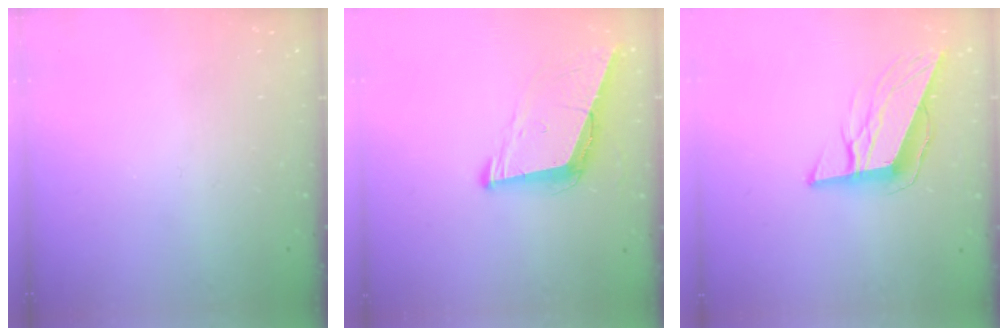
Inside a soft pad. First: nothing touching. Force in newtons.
{"total": 9.1, "press": 8.4, "slide": 3.5}
{"total": 10.5, "press": 10.2, "slide": 2.4}